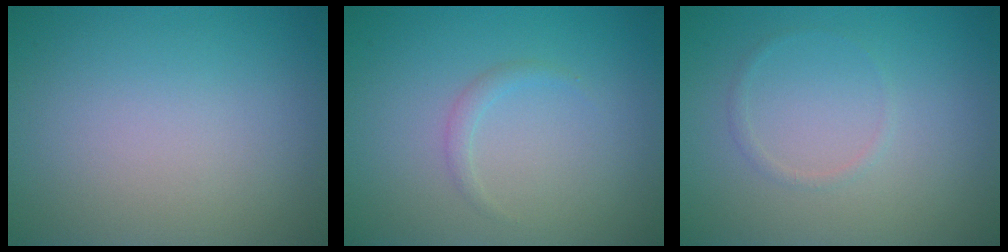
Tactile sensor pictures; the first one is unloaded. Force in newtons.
{"total": 0.9, "press": 0.9, "slide": 0.1}
{"total": 0.7, "press": 0.7, "slide": 0.0}